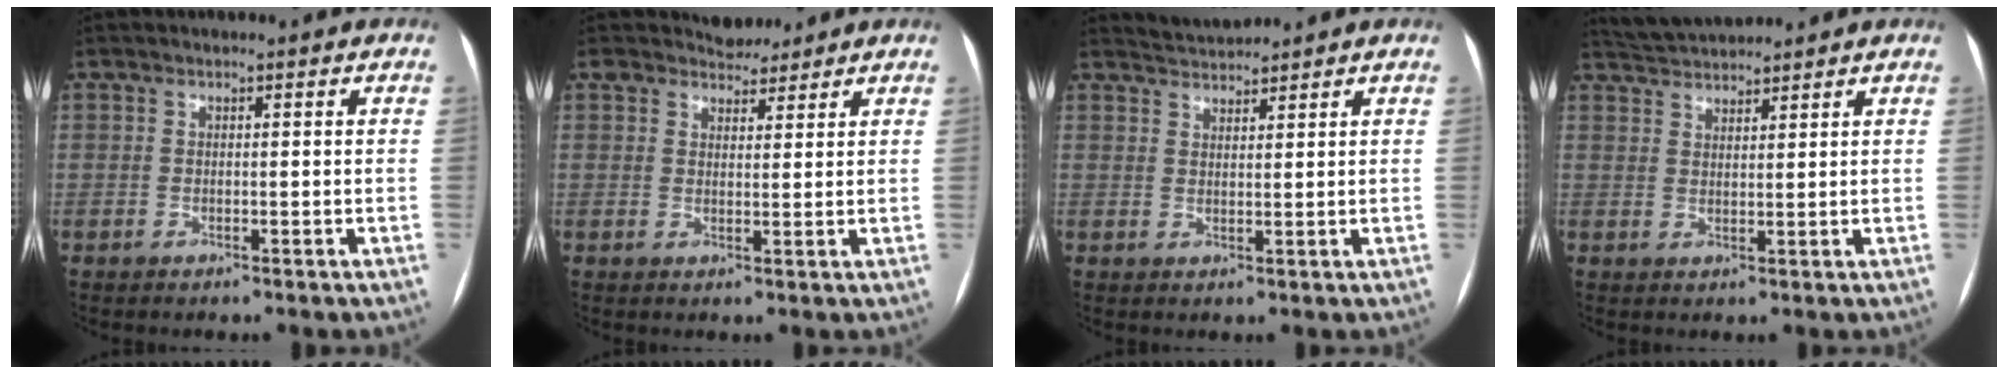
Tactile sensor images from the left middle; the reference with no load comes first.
{"total": 2.9, "force": [2.7, 1.0, -0.4], "torque": [0.004, 0.000, 0.042]}
{"total": 2.7, "force": [2.6, -0.3, -0.5], "torque": [-0.003, 0.009, 0.055]}
{"total": 5.1, "force": [5.0, 0.3, 0.8], "torque": [-0.023, 0.028, 0.093]}